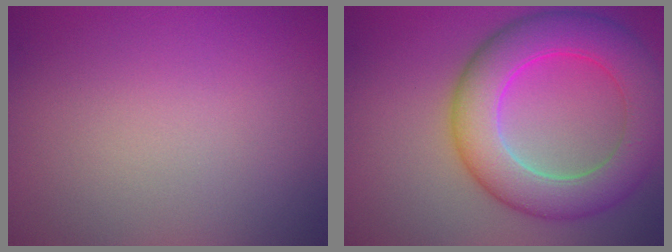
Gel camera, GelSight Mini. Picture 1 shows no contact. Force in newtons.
{"total": 8.2, "press": 8.1, "slide": 0.1}